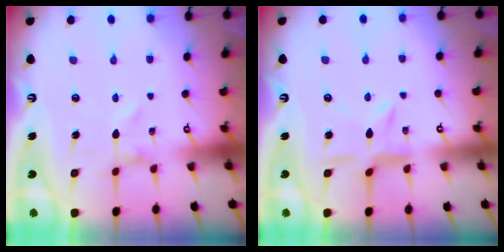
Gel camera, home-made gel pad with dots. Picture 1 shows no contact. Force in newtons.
{"total": 6.5, "press": 6.5, "slide": 0.6}